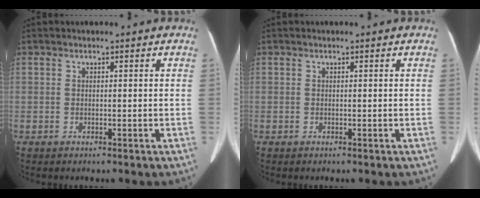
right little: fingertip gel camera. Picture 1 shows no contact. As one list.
[{"total": 0.0}]